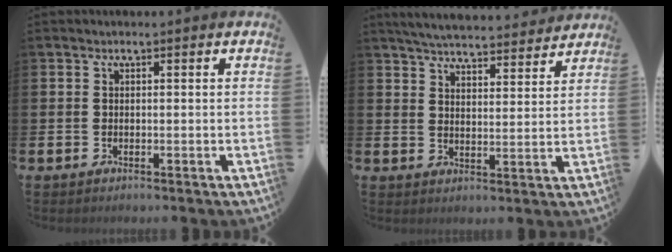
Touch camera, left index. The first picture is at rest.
{"total": 5.6, "force": [5.6, 0.6, 0.8], "torque": [-0.032, -0.039, 0.098]}